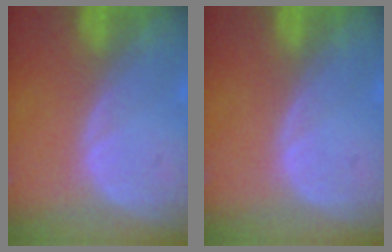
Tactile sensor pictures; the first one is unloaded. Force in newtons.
{"total": 0.0}